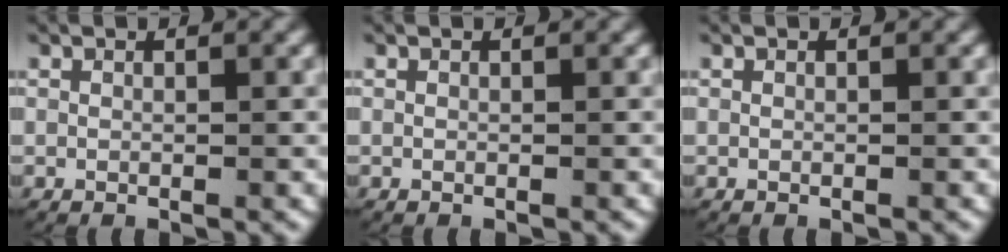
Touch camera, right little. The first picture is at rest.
{"total": 0.0}
{"total": 0.0}